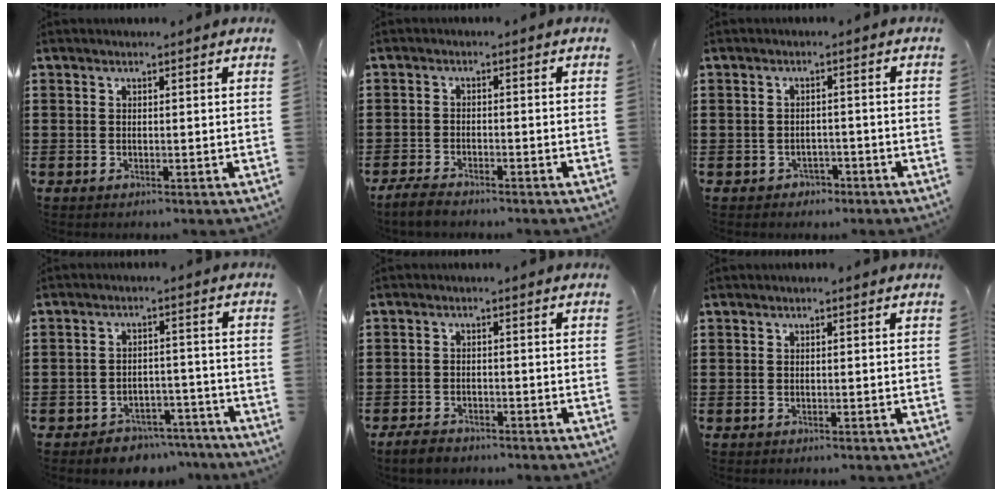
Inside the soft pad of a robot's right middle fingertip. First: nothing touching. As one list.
[{"total": 2.6, "force": [-2.4, 0.5, 0.9], "torque": [-0.032, 0.001, -0.053]}, {"total": 1.7, "force": [-1.4, 0.8, 0.0], "torque": [-0.009, 0.000, -0.033]}, {"total": 4.2, "force": [-4.1, 1.0, 0.2], "torque": [-0.006, 0.010, -0.087]}, {"total": 2.6, "force": [-2.2, 0.9, 0.8], "torque": [-0.025, 0.003, -0.049]}, {"total": 0.0}]